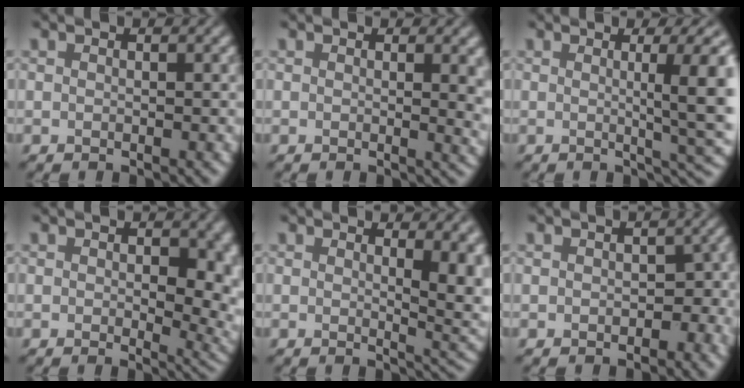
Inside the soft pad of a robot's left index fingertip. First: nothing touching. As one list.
[{"total": 3.3, "force": [0.6, 1.3, 3.0], "torque": [-0.023, -0.002, 0.008]}, {"total": 7.2, "force": [0.5, 1.6, 7.0], "torque": [-0.081, 0.001, 0.009]}, {"total": 6.7, "force": [0.3, 3.8, 5.5], "torque": [-0.046, -0.010, 0.005]}, {"total": 6.9, "force": [1.5, 3.1, 6.1], "torque": [-0.042, -0.007, 0.029]}, {"total": 3.0, "force": [-0.7, 2.1, 2.0], "torque": [-0.011, -0.004, -0.014]}]